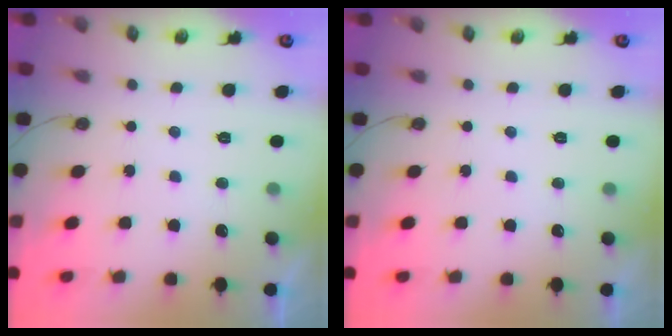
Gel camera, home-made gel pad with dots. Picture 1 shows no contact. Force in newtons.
{"total": 0.0}